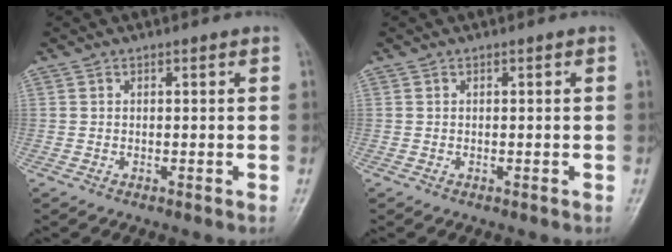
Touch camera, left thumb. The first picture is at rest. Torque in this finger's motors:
{"motor_torque": [0.00, 0.00, -0.01, -0.01, 0.00]}